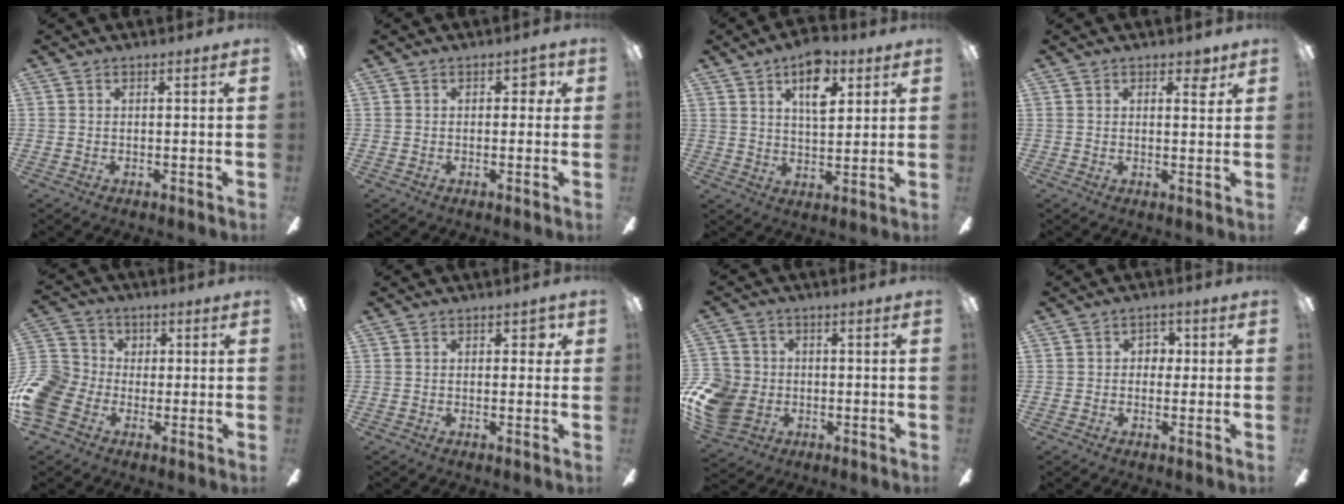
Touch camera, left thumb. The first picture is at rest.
{"total": 2.7, "force": [0.0, 2.0, 1.9], "torque": [-0.021, 0.006, -0.005]}
{"total": 9.9, "force": [5.1, 5.2, 6.7], "torque": [-0.085, -0.013, 0.084]}
{"total": 3.0, "force": [1.9, 1.6, 1.7], "torque": [-0.014, -0.004, 0.028]}
{"total": 12.3, "force": [-4.3, 10.2, 5.4], "torque": [-0.141, 0.042, -0.077]}
{"total": 2.7, "force": [0.4, 1.9, 1.9], "torque": [-0.021, 0.004, 0.003]}
{"total": 12.0, "force": [-3.5, 9.8, 5.9], "torque": [-0.148, 0.025, -0.062]}
{"total": 3.2, "force": [-0.5, 2.9, 1.4], "torque": [-0.024, 0.013, -0.014]}